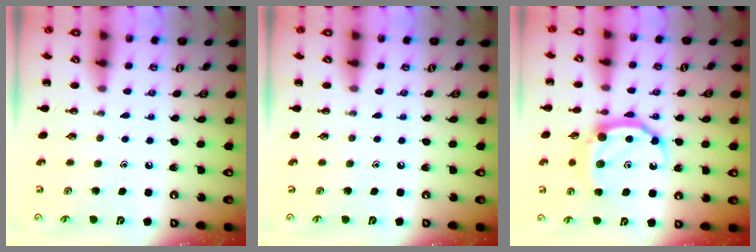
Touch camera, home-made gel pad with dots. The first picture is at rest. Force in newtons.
{"total": 0.0}
{"total": 11.6, "press": 11.6, "slide": 0.7}